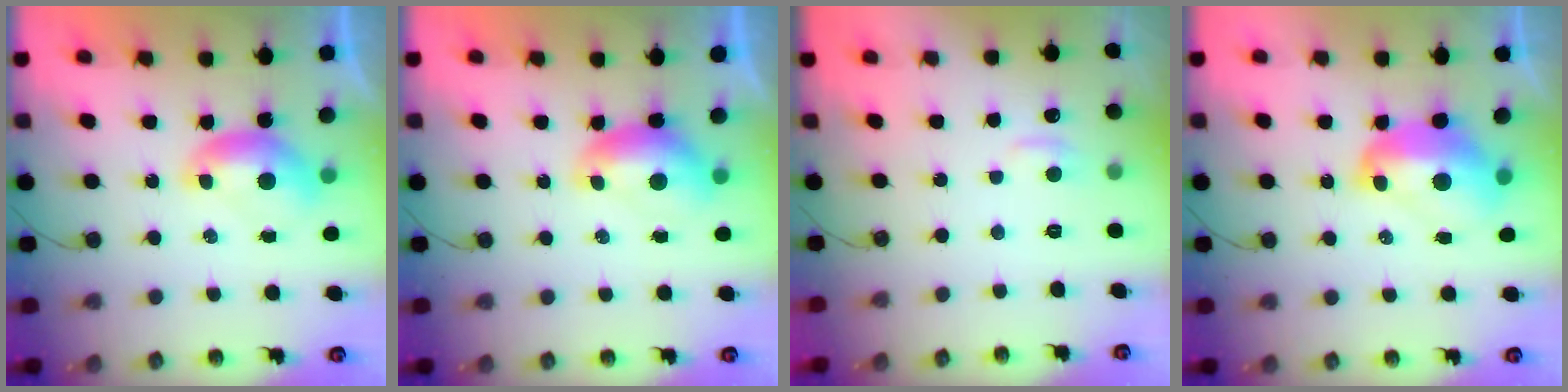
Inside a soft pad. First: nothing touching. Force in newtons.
{"total": 0.0}
{"total": 0.9, "press": 0.6, "slide": 0.7}
{"total": 4.6, "press": 4.5, "slide": 0.9}